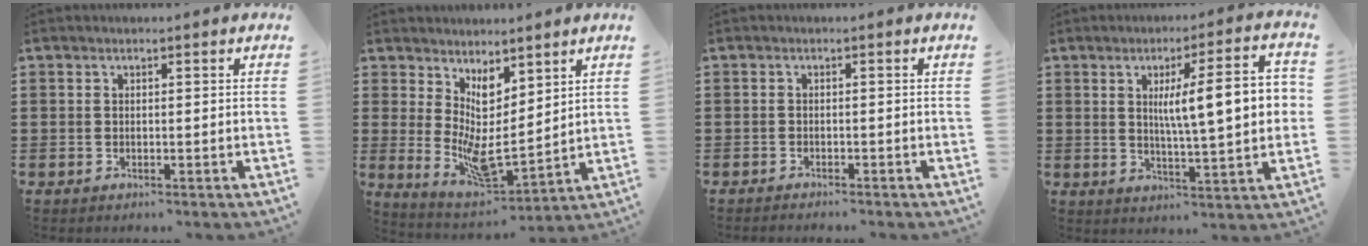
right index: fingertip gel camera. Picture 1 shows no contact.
{"total": 5.9, "force": [1.8, 2.5, 5.1], "torque": [-0.102, -0.027, 0.034]}
{"total": 1.0, "force": [-1.0, -0.1, 0.0], "torque": [-0.002, 0.000, -0.021]}
{"total": 11.5, "force": [2.0, 2.3, 11.1], "torque": [-0.180, 0.002, 0.025]}